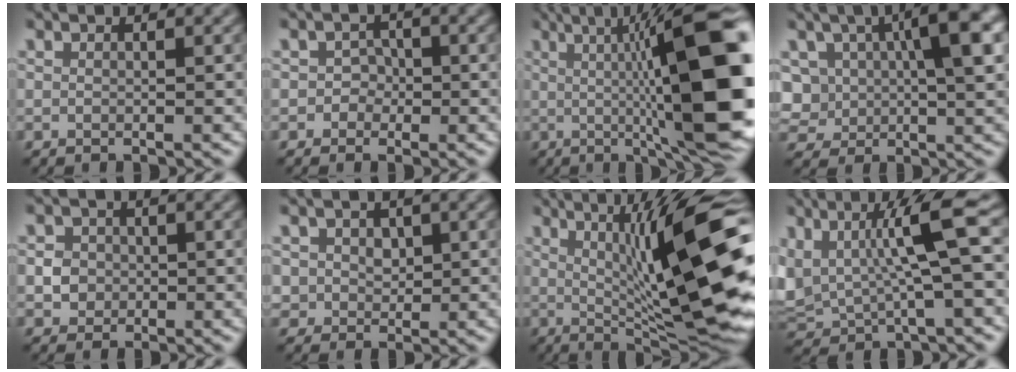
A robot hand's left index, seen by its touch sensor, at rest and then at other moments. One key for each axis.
{"total": 1.6, "fx": -0.4, "fy": 1.5, "fz": 0.4, "tx": 0.013, "ty": 0.002, "tz": -0.013}
{"total": 16.6, "fx": 0.6, "fy": 4.1, "fz": 16.1, "tx": -0.193, "ty": 0.011, "tz": 0.013}
{"total": 11.1, "fx": 2.2, "fy": 6.3, "fz": 8.8, "tx": -0.165, "ty": 0.014, "tz": 0.033}
{"total": 1.9, "fx": -0.4, "fy": 1.8, "fz": 0.5, "tx": -0.002, "ty": 0.001, "tz": -0.004}
{"total": 2.7, "fx": 0.8, "fy": 2.3, "fz": 1.2, "tx": -0.027, "ty": 0.004, "tz": 0.014}
{"total": 14.4, "fx": 1.3, "fy": 2.8, "fz": 14.0, "tx": -0.187, "ty": 0.012, "tz": 0.024}
{"total": 7.0, "fx": 1.5, "fy": 1.9, "fz": 6.6, "tx": -0.137, "ty": 0.005, "tz": 0.027}